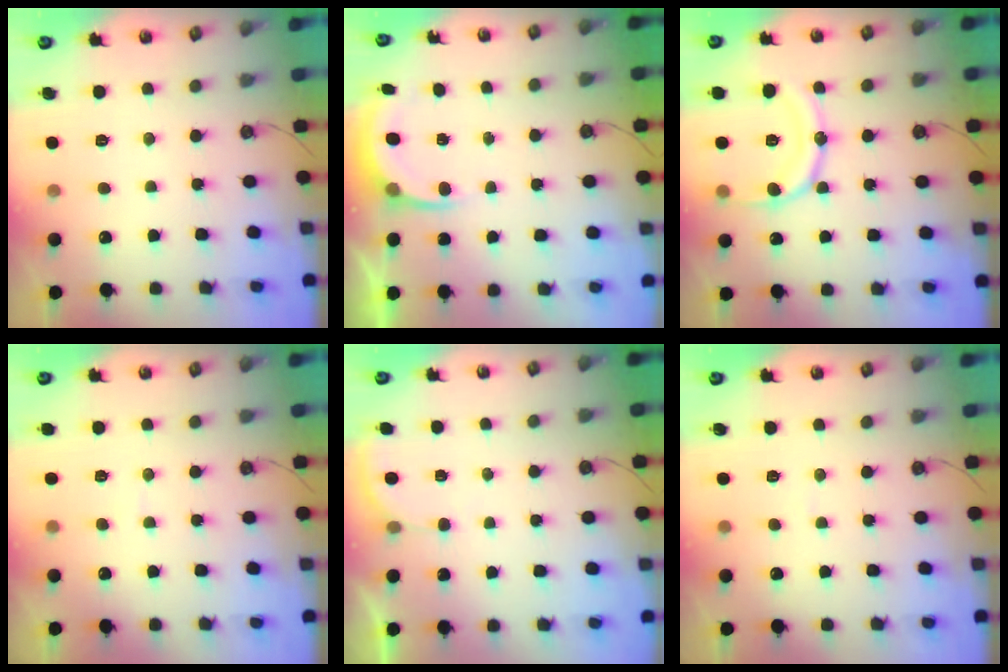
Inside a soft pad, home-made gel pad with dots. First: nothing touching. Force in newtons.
{"total": 5.7, "press": 5.4, "slide": 1.6}
{"total": 14.1, "press": 14.0, "slide": 1.6}
{"total": 2.6, "press": 2.4, "slide": 0.9}
{"total": 1.6, "press": 1.6, "slide": 0.1}
{"total": 1.9, "press": 1.9, "slide": 0.2}